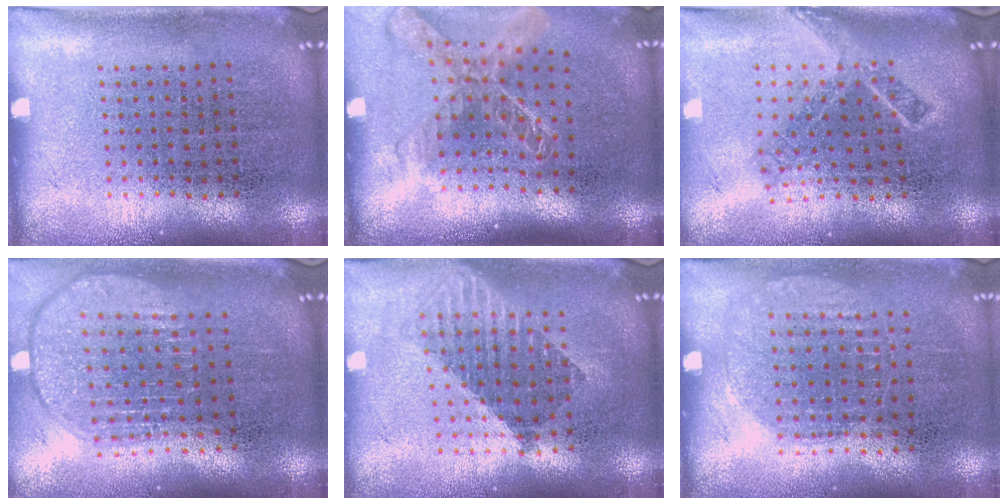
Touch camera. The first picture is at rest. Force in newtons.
{"total": 2.0, "press": 1.5, "slide": 1.3}
{"total": 2.0, "press": 1.4, "slide": 1.4}
{"total": 1.8, "press": 1.5, "slide": 1.0}
{"total": 1.6, "press": 1.4, "slide": 0.9}
{"total": 0.9, "press": 0.9, "slide": 0.2}